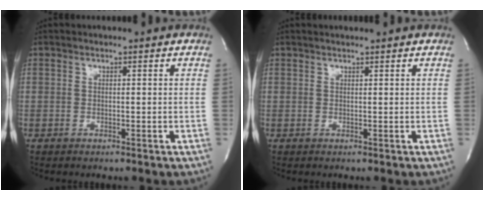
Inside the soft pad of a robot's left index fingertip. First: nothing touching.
{"total": 1.6, "force": [1.5, -0.1, 0.6], "torque": [-0.009, 0.010, 0.024]}